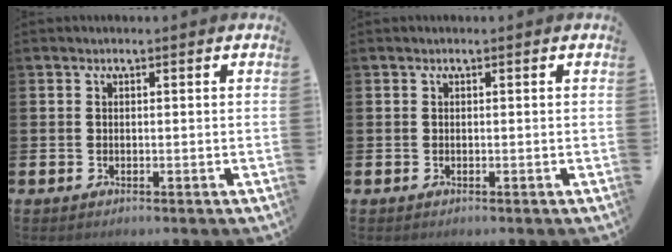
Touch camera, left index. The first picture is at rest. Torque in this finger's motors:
{"motor_torque": [0.00, 0.00, 0.00, 0.01]}